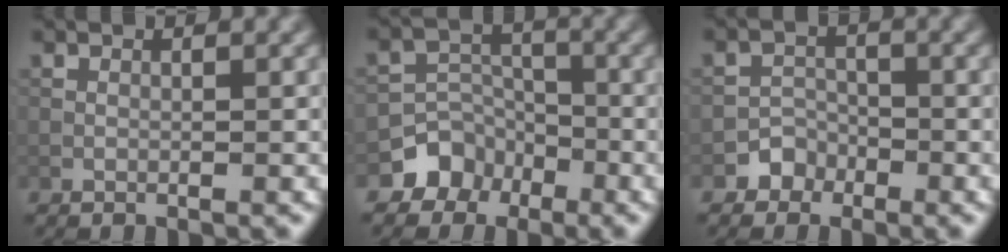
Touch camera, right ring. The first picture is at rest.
{"total": 4.0, "force": [-2.7, 3.0, 0.5], "torque": [0.005, 0.011, -0.046]}
{"total": 1.9, "force": [-1.2, 1.4, 0.0], "torque": [0.012, 0.009, -0.022]}